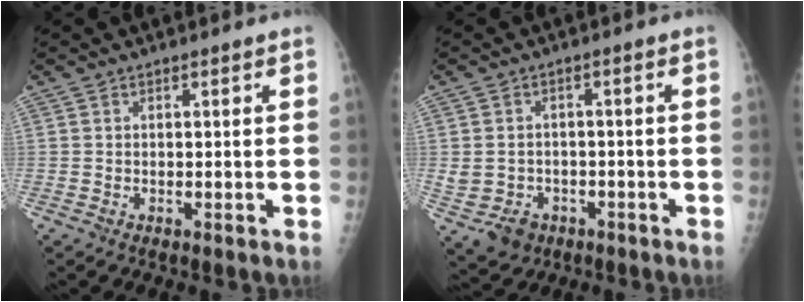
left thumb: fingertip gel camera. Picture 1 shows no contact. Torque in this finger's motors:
{"motor_torque": [0.08, 0.08, 0.36, 0.09, 0.12]}